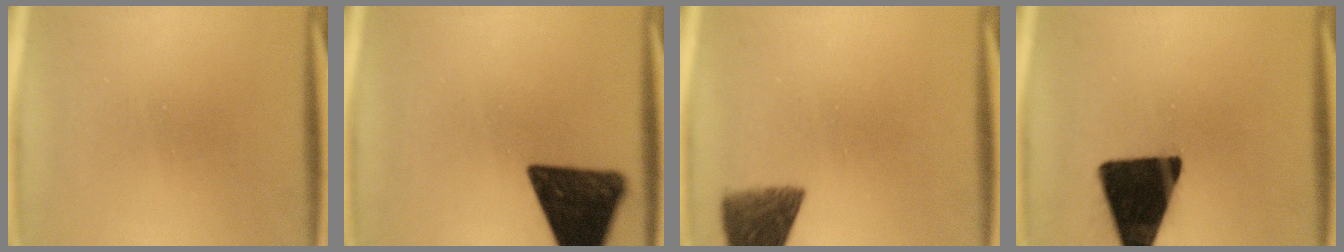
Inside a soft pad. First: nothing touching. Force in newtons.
{"total": 14.3}
{"total": 7.4}
{"total": 19.0}